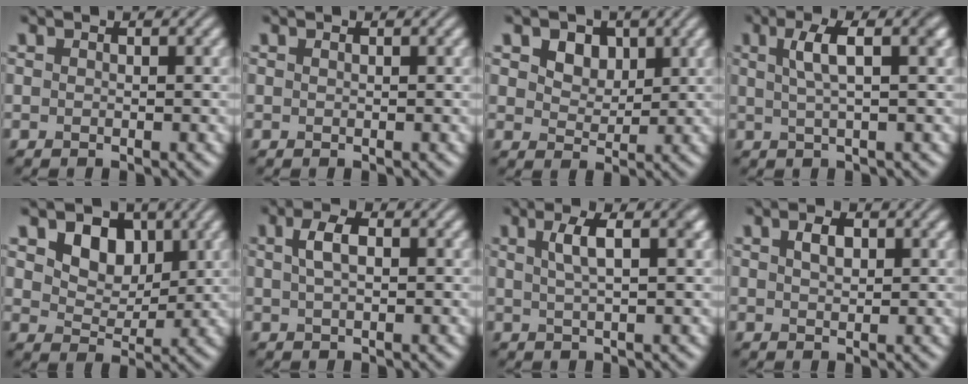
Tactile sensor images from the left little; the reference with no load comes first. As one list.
[{"total": 0.0}, {"total": 3.9, "force": [2.0, 2.7, 2.0], "torque": [-0.047, -0.001, 0.030]}, {"total": 4.3, "force": [1.3, 1.3, 3.9], "torque": [-0.060, 0.009, 0.018]}, {"total": 5.1, "force": [2.3, 3.6, 2.8], "torque": [-0.062, -0.012, 0.036]}, {"total": 2.6, "force": [0.7, 1.2, 2.2], "torque": [-0.044, 0.006, 0.011]}, {"total": 3.7, "force": [1.2, 1.1, 3.3], "torque": [-0.047, 0.009, 0.018]}, {"total": 1.9, "force": [0.8, 1.1, 1.4], "torque": [-0.027, 0.003, 0.015]}]